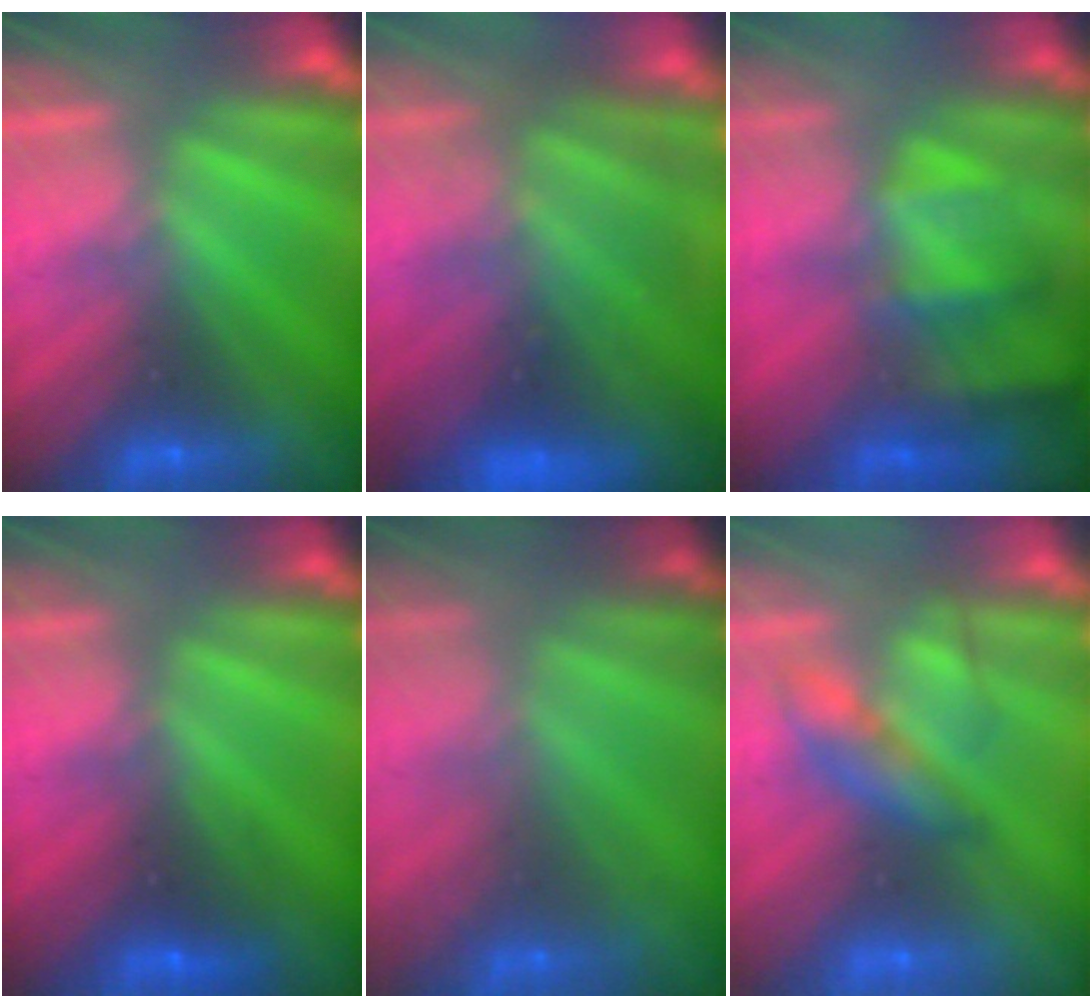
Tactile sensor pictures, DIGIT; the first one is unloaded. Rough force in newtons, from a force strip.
{"total": 7.9}
{"total": 4.5}
{"total": 2.4}
{"total": 6.7}
{"total": 2.3}